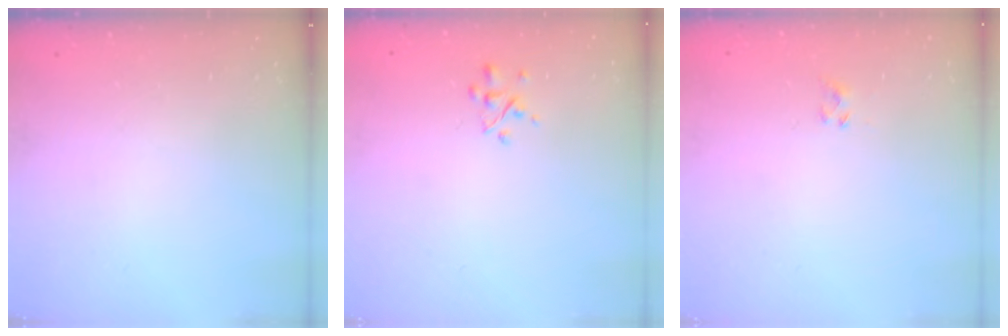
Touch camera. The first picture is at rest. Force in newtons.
{"total": 2.3, "press": 2.3, "slide": 0.6}
{"total": 2.2, "press": 2.1, "slide": 0.7}